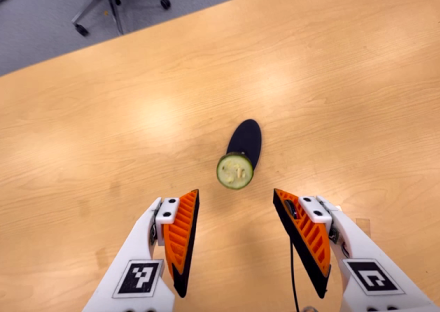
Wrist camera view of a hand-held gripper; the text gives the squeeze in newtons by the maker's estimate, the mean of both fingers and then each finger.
{"total": 0.0}